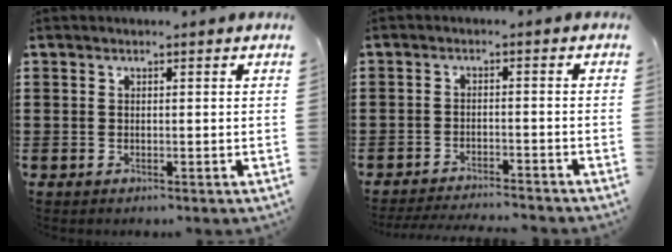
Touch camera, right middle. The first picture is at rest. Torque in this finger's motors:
{"motor_torque": [0.07, -0.03, 0.05, 0.04]}